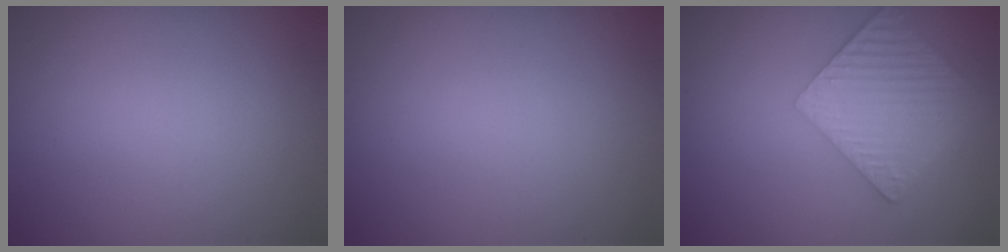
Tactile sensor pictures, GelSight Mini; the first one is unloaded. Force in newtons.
{"total": 0.0}
{"total": 6.2, "press": 4.5, "slide": 4.3}